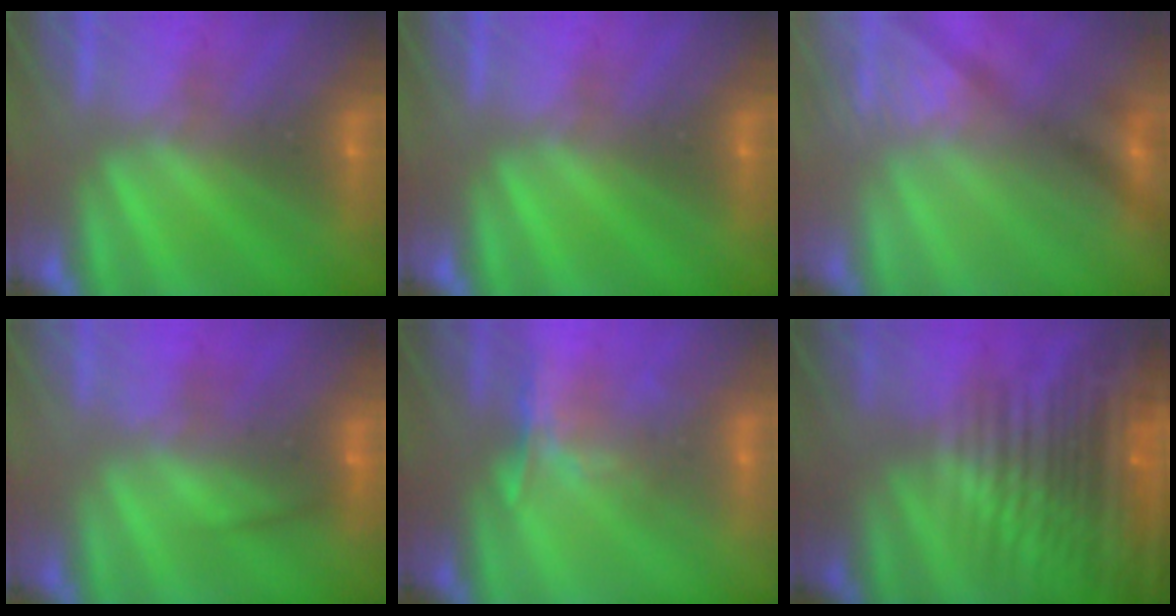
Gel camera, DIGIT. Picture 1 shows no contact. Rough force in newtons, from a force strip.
{"total": 0.0}
{"total": 2.7}
{"total": 2.4}
{"total": 2.4}
{"total": 8.0}